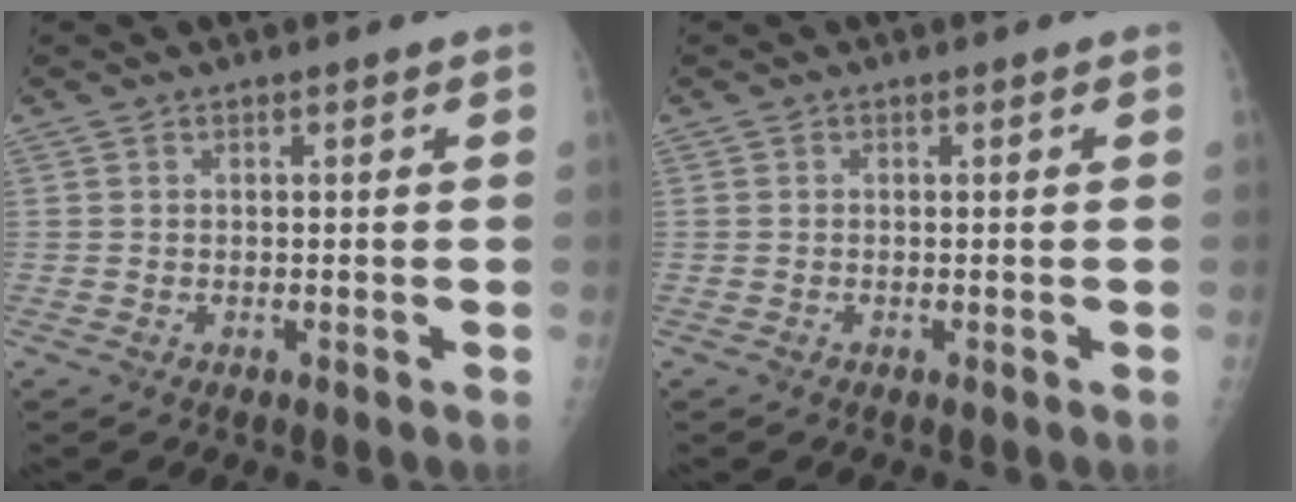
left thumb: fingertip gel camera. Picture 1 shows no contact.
{"total": 0.0}